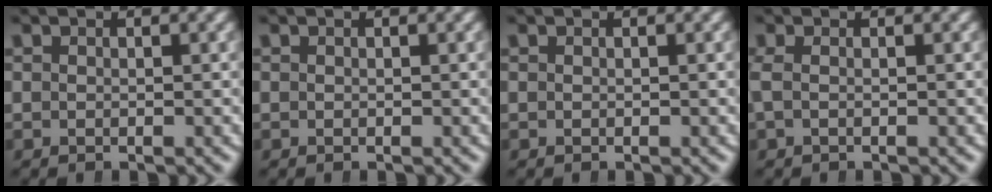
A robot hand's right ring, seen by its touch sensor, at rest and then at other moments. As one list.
[{"total": 0.0}, {"total": 0.0}, {"total": 0.7, "force": [-0.1, -0.2, 0.7], "torque": [-0.019, -0.003, 0.004]}]